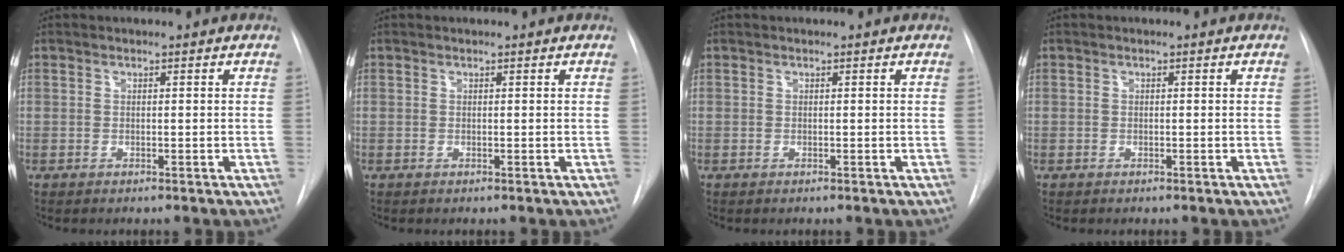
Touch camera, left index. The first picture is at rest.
{"total": 0.5, "force": [0.5, 0.1, 0.0], "torque": [-0.001, 0.011, 0.011]}
{"total": 0.0}
{"total": 0.0}